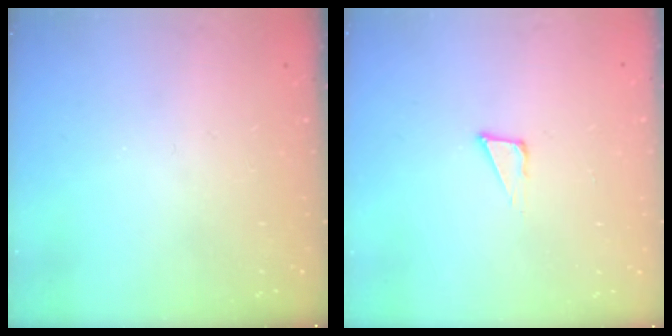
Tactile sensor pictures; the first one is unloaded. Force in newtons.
{"total": 3.6, "press": 3.5, "slide": 0.9}